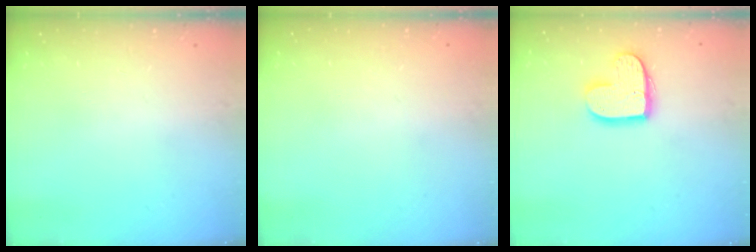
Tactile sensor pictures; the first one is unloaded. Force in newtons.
{"total": 0.0}
{"total": 12.6, "press": 12.6, "slide": 0.9}